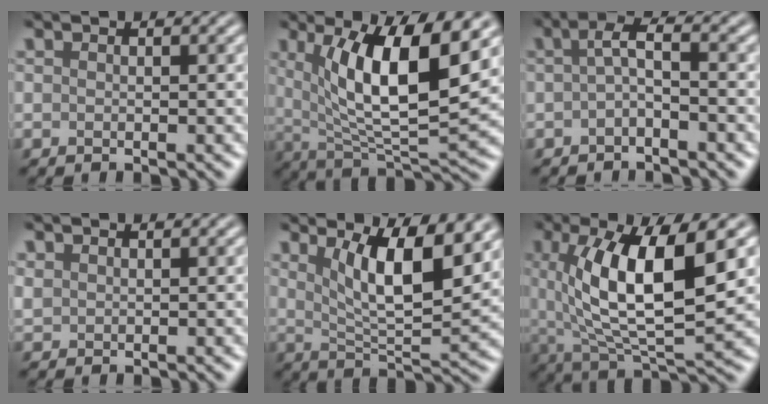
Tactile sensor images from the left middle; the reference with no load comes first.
{"total": 10.4, "force": [3.4, 2.9, 9.4], "torque": [-0.151, -0.010, 0.063]}
{"total": 2.1, "force": [-0.5, 0.6, 2.0], "torque": [-0.040, 0.006, -0.014]}
{"total": 1.1, "force": [0.9, 0.7, 0.2], "torque": [-0.008, 0.002, 0.019]}
{"total": 8.2, "force": [3.7, 2.3, 6.9], "torque": [-0.118, -0.009, 0.069]}
{"total": 10.6, "force": [1.9, 3.5, 9.8], "torque": [-0.170, -0.004, 0.035]}